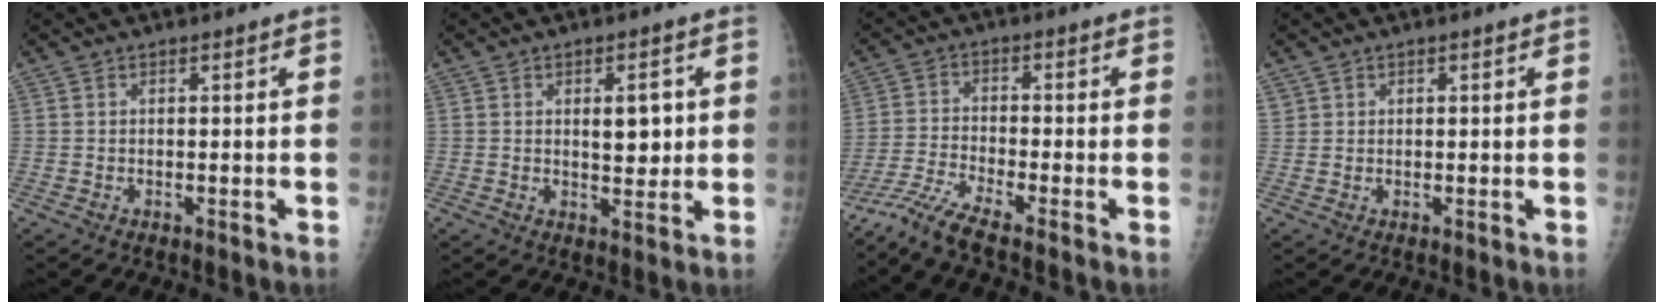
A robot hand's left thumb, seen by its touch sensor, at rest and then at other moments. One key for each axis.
{"total": 5.2, "fx": 1.1, "fy": 2.6, "fz": 4.4, "tx": -0.051, "ty": -0.008, "tz": 0.019}
{"total": 6.1, "fx": -5.3, "fy": -0.6, "fz": 3.0, "tx": -0.079, "ty": 0.005, "tz": -0.116}
{"total": 1.1, "fx": 0.5, "fy": 1.0, "fz": -0.1, "tx": 0.015, "ty": -0.002, "tz": 0.005}